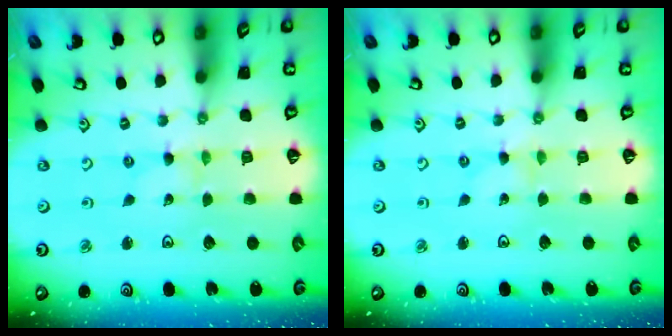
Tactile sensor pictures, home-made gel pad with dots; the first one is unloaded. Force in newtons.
{"total": 0.0}